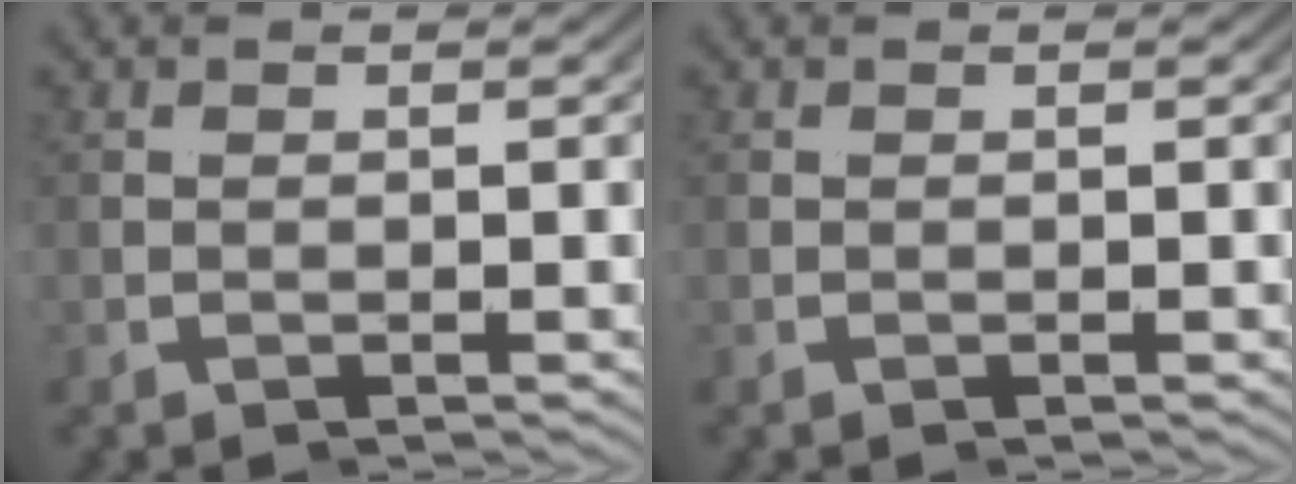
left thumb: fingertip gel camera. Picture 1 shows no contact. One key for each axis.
{"total": 0.0}